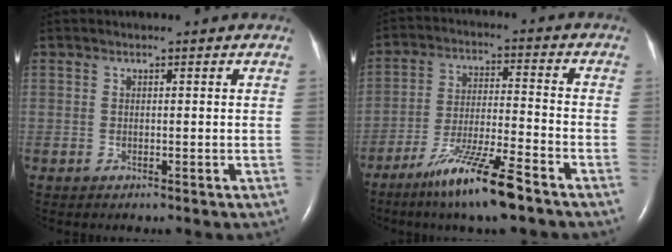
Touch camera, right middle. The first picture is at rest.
{"total": 11.5, "force": [-7.9, 0.3, 8.4], "torque": [-0.162, -0.031, -0.147]}